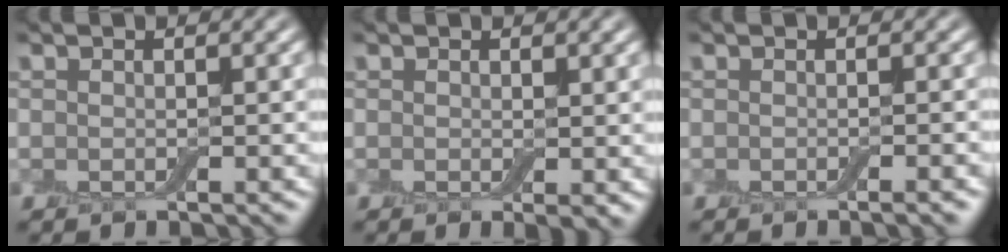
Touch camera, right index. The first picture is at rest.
{"total": 1.1, "force": [0.1, 0.4, 1.0], "torque": [-0.011, -0.006, 0.000]}
{"total": 1.3, "force": [-0.7, 0.2, 1.1], "torque": [-0.007, 0.000, -0.011]}